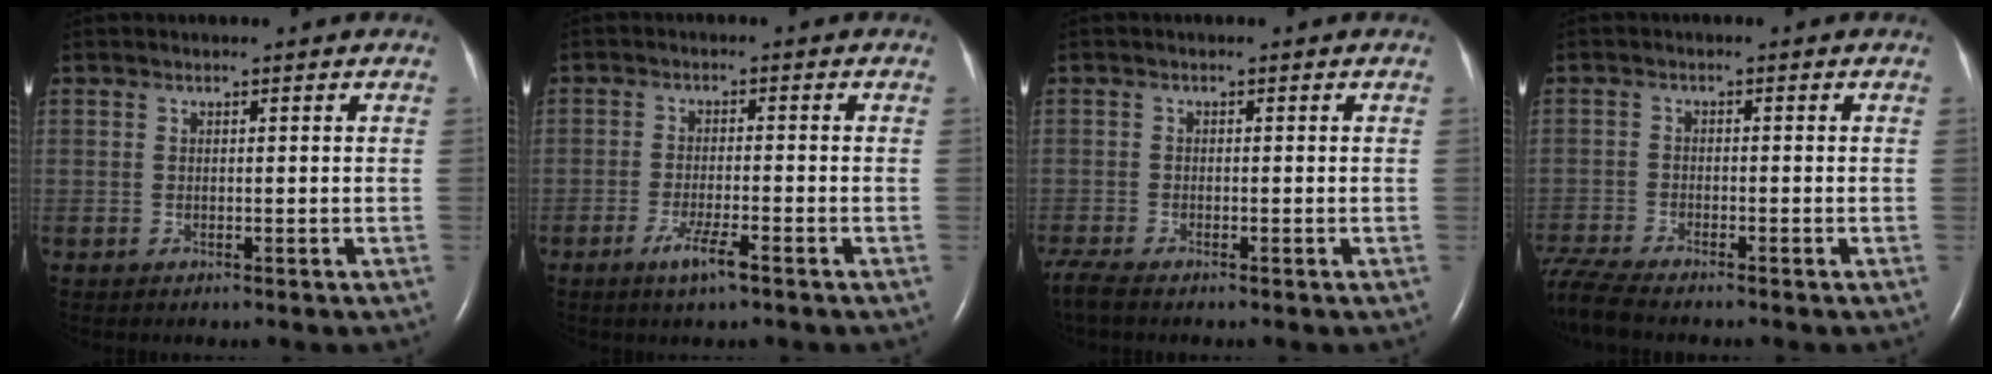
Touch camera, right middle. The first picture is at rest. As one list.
[{"total": 4.2, "force": [-2.6, 0.2, 3.3], "torque": [-0.070, -0.008, -0.048]}, {"total": 3.1, "force": [-2.6, 0.3, 1.6], "torque": [-0.038, -0.010, -0.050]}, {"total": 7.0, "force": [-6.4, 0.3, 2.9], "torque": [-0.064, -0.018, -0.121]}]